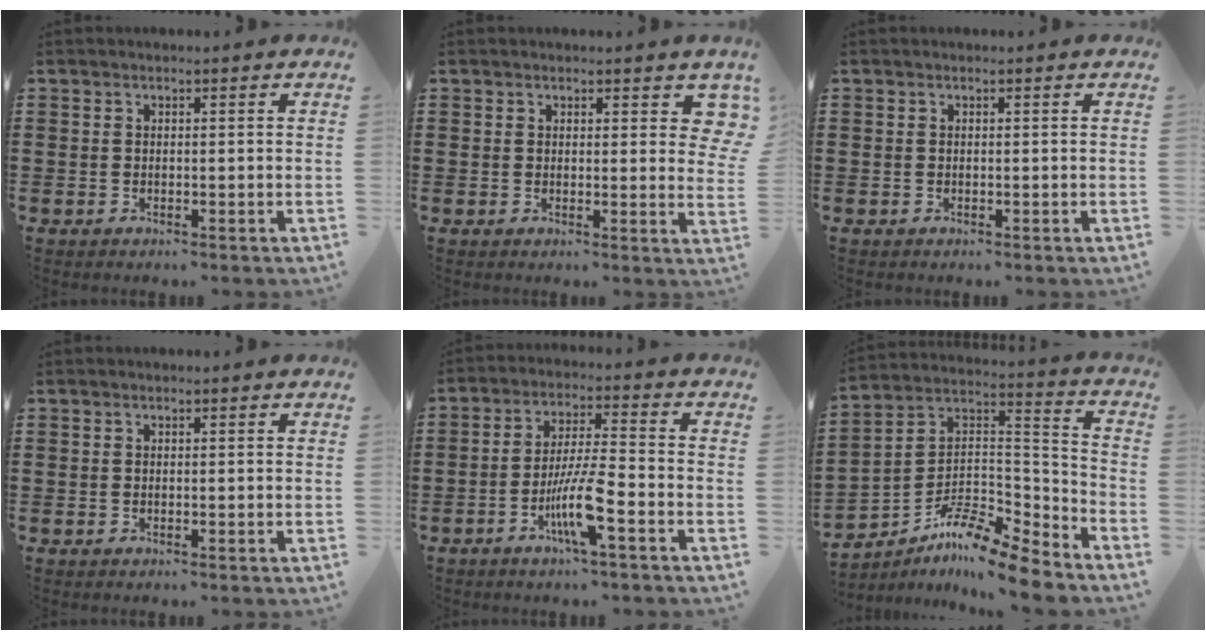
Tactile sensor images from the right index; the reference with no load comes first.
{"total": 2.9, "force": [2.0, 1.2, 1.8], "torque": [-0.010, -0.003, 0.030]}
{"total": 0.0}
{"total": 0.0}
{"total": 8.4, "force": [-3.7, 1.1, 7.5], "torque": [-0.153, -0.013, -0.071]}
{"total": 9.7, "force": [-8.4, 1.7, 4.6], "torque": [-0.090, 0.009, -0.171]}